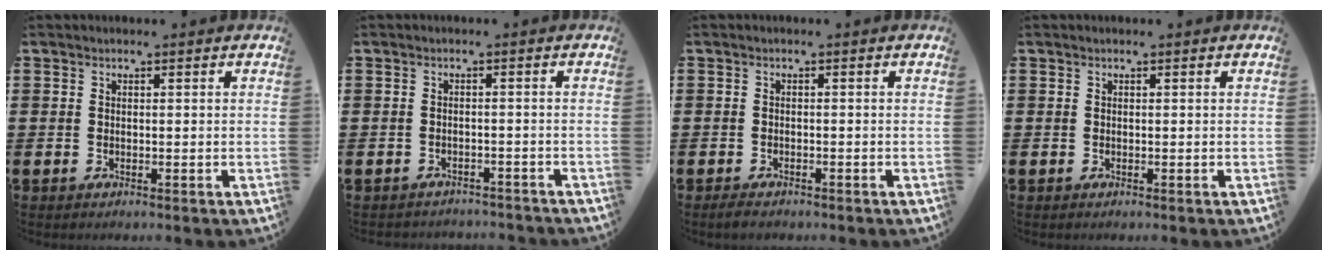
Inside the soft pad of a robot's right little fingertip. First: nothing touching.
{"total": 1.3, "force": [-1.3, 0.0, -0.2], "torque": [-0.002, 0.003, -0.029]}
{"total": 0.9, "force": [-0.7, 0.4, 0.5], "torque": [-0.012, 0.001, -0.014]}
{"total": 0.0}